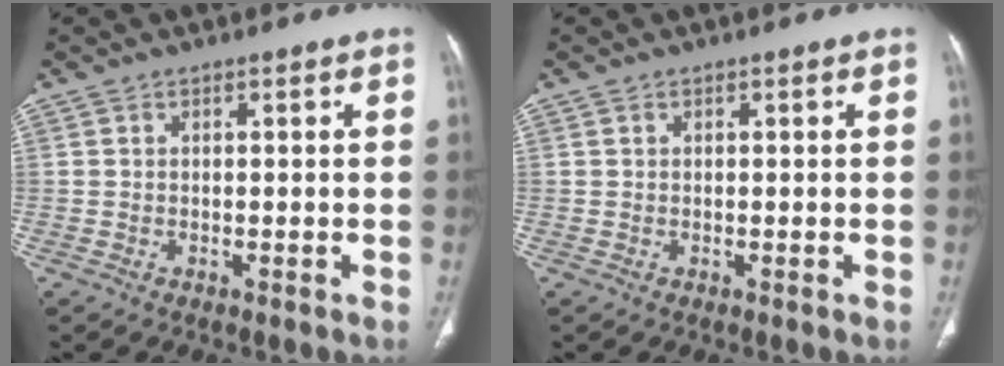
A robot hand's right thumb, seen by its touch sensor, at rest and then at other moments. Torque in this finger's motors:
{"motor_torque": [0.38, -0.27, -0.50, 0.05, 0.04]}